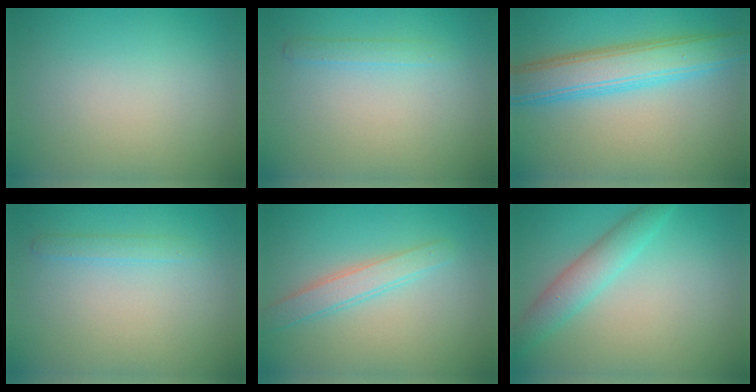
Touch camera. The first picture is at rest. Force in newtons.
{"total": 1.1, "press": 1.1, "slide": 0.0}
{"total": 6.1, "press": 6.1, "slide": 0.0}
{"total": 1.1, "press": 1.1, "slide": 0.0}
{"total": 2.4, "press": 2.4, "slide": 0.1}
{"total": 3.1, "press": 3.1, "slide": 0.2}